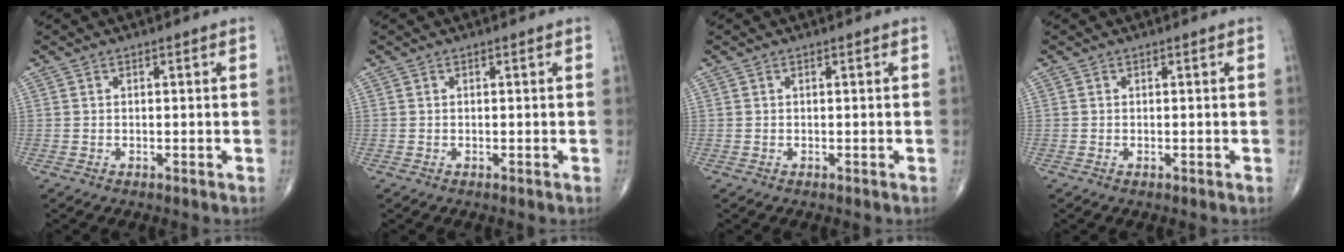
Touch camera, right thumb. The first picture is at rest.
{"total": 0.0}
{"total": 0.0}
{"total": 0.0}